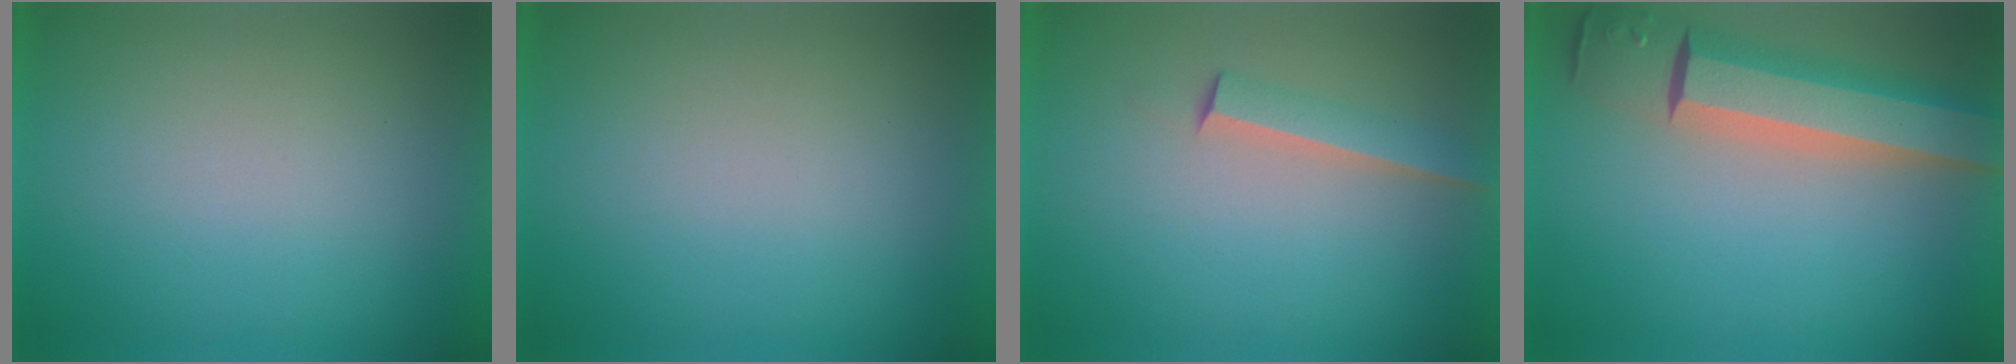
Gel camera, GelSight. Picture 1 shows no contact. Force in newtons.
{"total": 0.0}
{"total": 2.4}
{"total": 8.5}